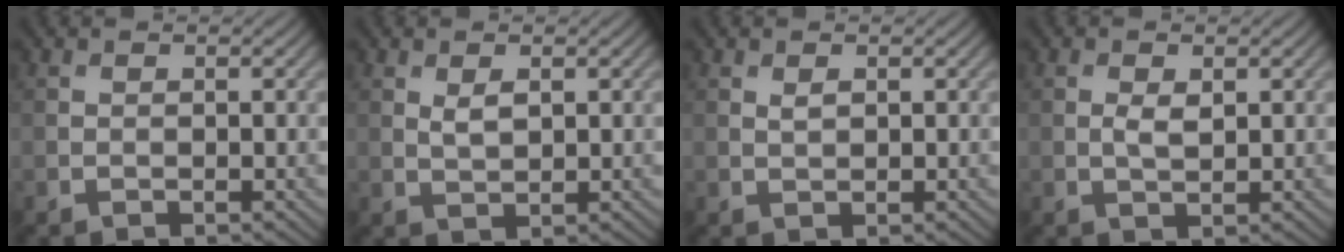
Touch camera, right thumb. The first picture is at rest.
{"total": 2.0, "force": [0.8, 0.9, 1.6], "torque": [-0.036, -0.004, 0.019]}
{"total": 1.0, "force": [0.5, 0.5, 0.7], "torque": [-0.018, -0.002, 0.011]}
{"total": 1.9, "force": [0.4, 0.9, 1.7], "torque": [-0.037, -0.003, 0.008]}